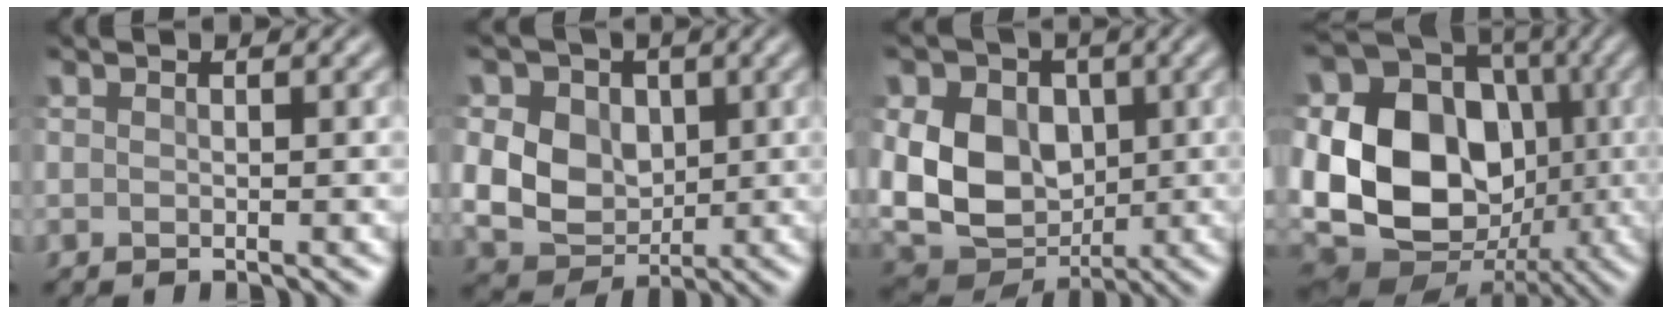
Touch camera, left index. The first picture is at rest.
{"total": 8.5, "force": [1.9, 7.0, 4.5], "torque": [-0.087, 0.020, 0.024]}
{"total": 10.3, "force": [1.1, 8.0, 6.5], "torque": [-0.117, -0.004, 0.017]}
{"total": 18.7, "force": [-0.2, 15.6, 10.3], "torque": [-0.197, 0.006, -0.029]}